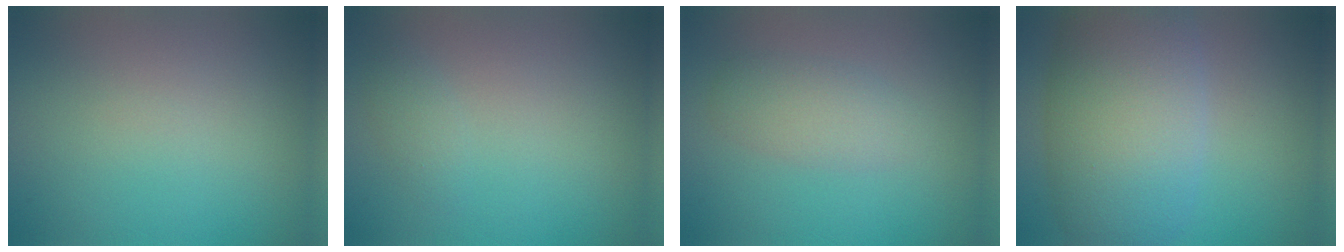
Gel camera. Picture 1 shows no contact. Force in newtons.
{"total": 1.1, "press": 1.1, "slide": 0.1}
{"total": 2.5, "press": 2.5, "slide": 0.0}
{"total": 9.8, "press": 9.8, "slide": 0.3}